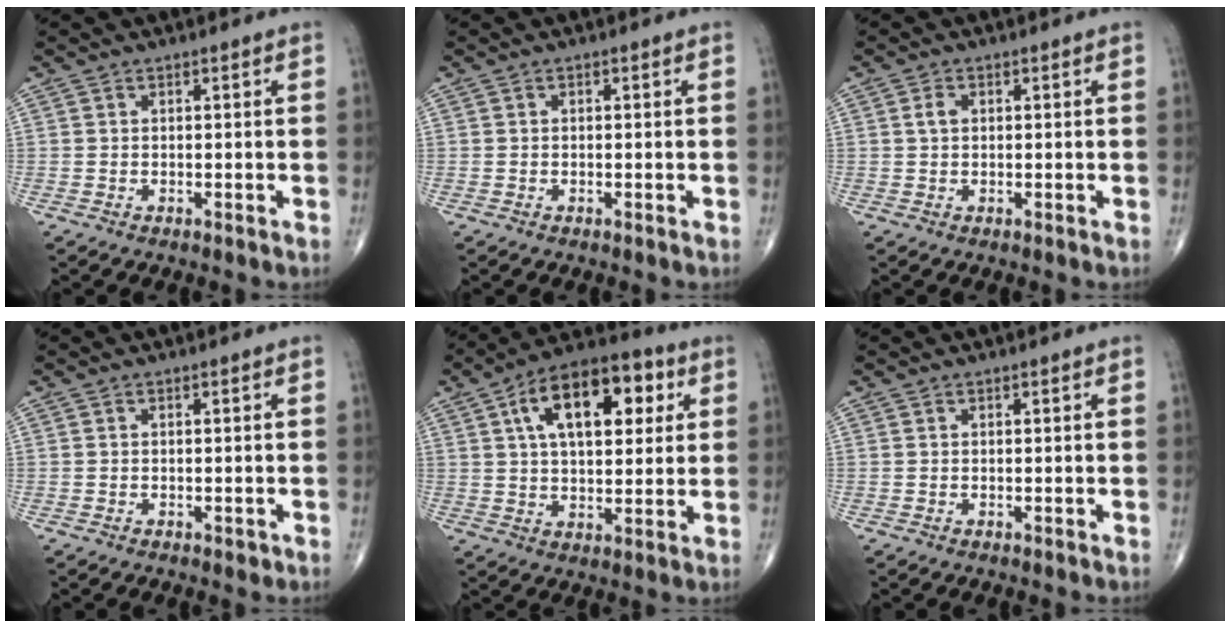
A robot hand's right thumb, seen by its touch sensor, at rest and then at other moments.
{"total": 0.0}
{"total": 1.8, "force": [0.4, 1.2, 1.3], "torque": [-0.023, 0.005, 0.006]}
{"total": 0.9, "force": [-0.4, 0.5, 0.6], "torque": [-0.007, -0.002, -0.005]}
{"total": 17.7, "force": [5.8, 9.1, 13.9], "torque": [-0.189, 0.009, 0.087]}
{"total": 0.0}